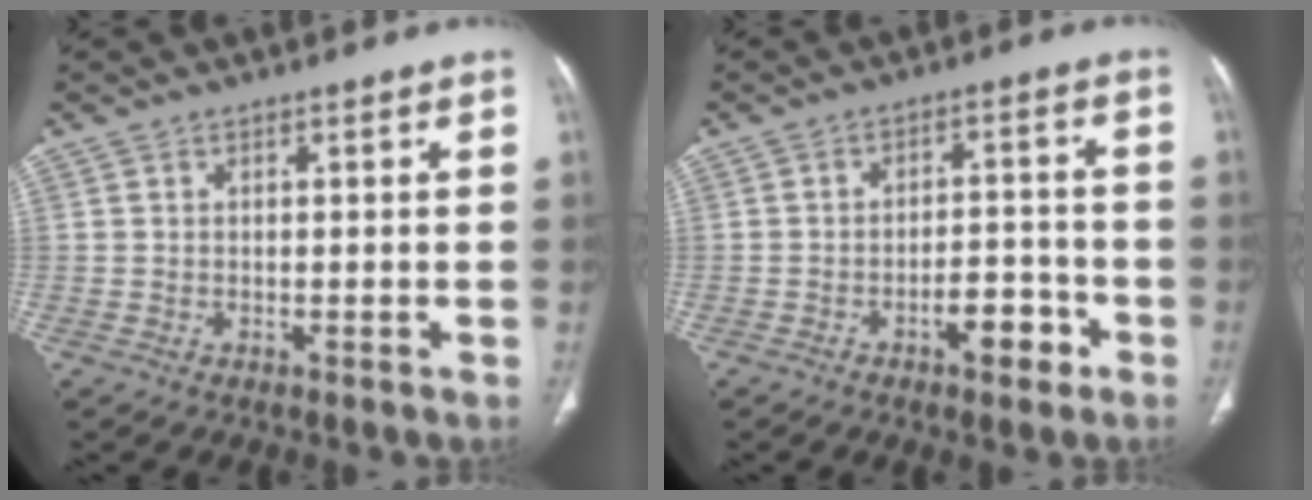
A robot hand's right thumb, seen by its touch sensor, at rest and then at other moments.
{"total": 6.5, "force": [-3.4, 3.0, 4.7], "torque": [-0.055, 0.030, -0.050]}